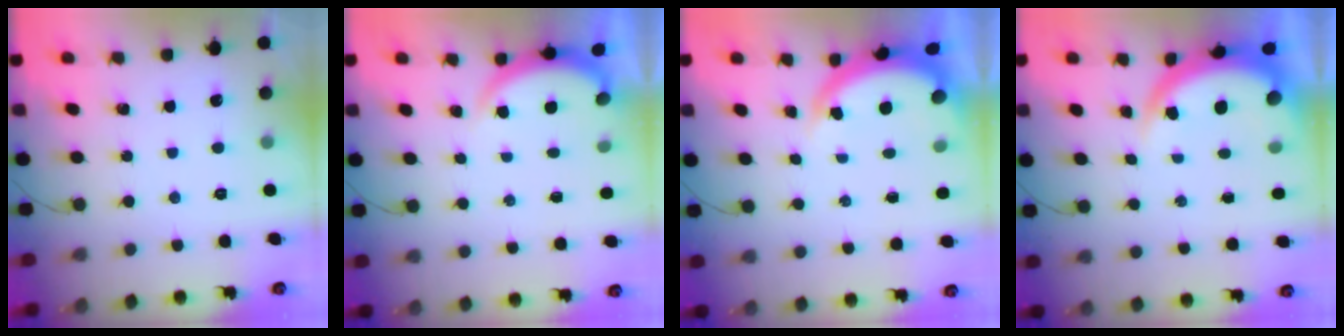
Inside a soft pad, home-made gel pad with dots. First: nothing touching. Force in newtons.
{"total": 1.8, "press": 1.8, "slide": 0.5}
{"total": 3.9, "press": 3.9, "slide": 0.6}
{"total": 5.2, "press": 5.1, "slide": 0.8}